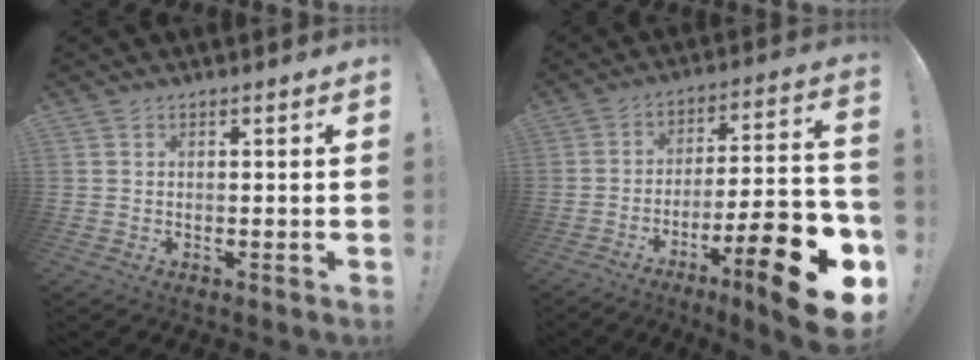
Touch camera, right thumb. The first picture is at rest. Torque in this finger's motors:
{"motor_torque": [2.74, 2.01, 1.39, -0.21, 0.16]}